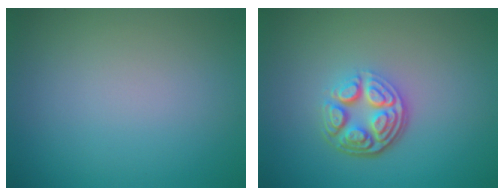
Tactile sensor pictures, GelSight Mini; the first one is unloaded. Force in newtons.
{"total": 4.8, "press": 3.4, "slide": 3.4}